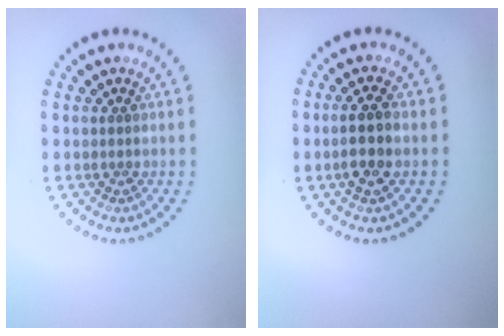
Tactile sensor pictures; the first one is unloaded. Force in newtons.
{"total": 2.7, "press": 2.6, "slide": 0.8}